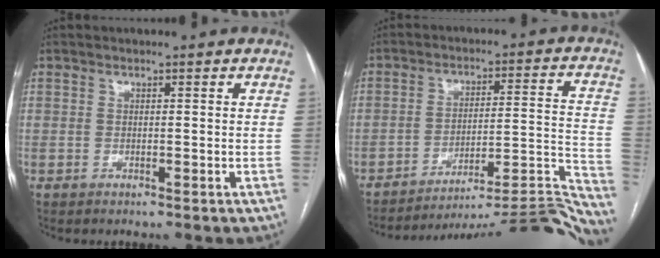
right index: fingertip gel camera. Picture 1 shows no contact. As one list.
[{"total": 23.7, "force": [-22.8, -0.6, 6.4], "torque": [-0.003, 0.027, -0.302]}]